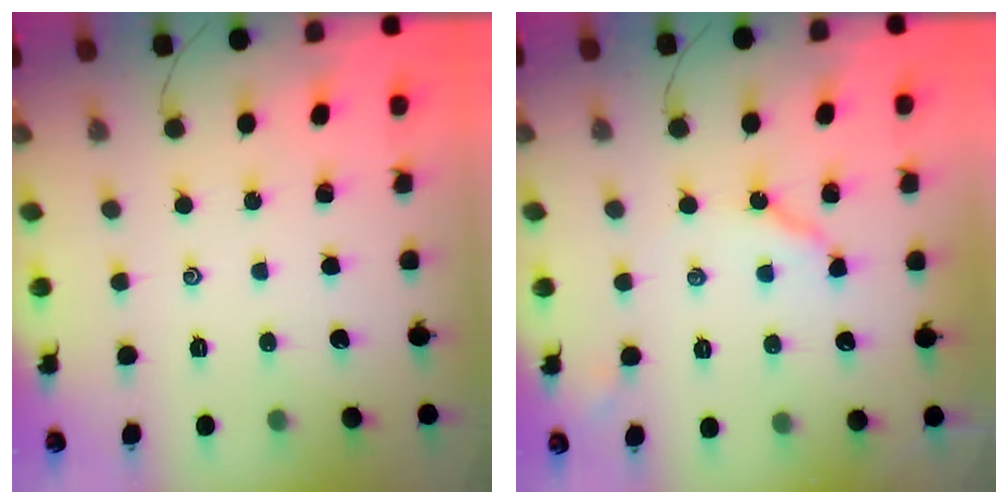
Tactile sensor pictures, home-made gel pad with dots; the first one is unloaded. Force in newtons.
{"total": 4.7, "press": 4.7, "slide": 0.6}